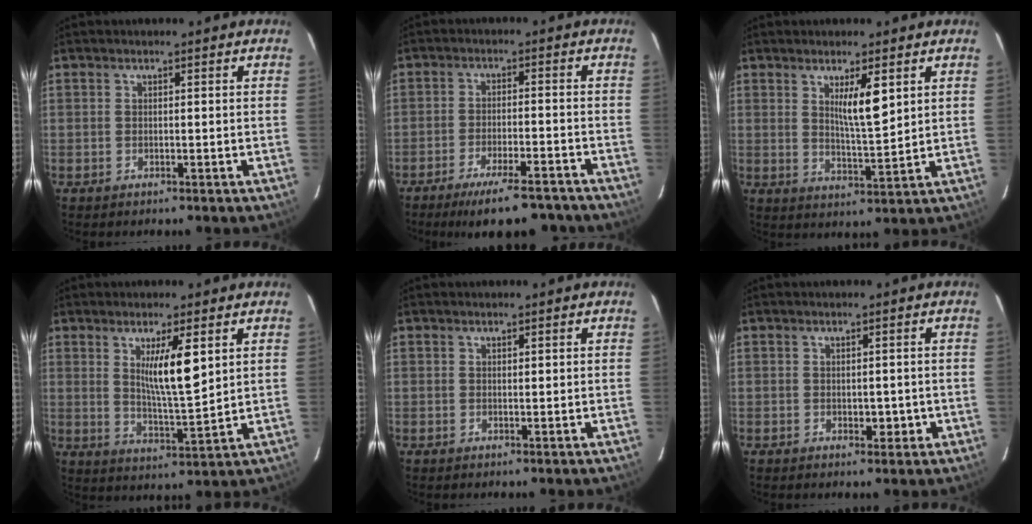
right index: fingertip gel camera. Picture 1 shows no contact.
{"total": 12.5, "force": [-10.1, 2.3, 6.9], "torque": [-0.107, -0.008, -0.154]}
{"total": 6.3, "force": [2.5, 1.1, 5.7], "torque": [-0.099, -0.009, 0.047]}
{"total": 8.5, "force": [2.9, 1.1, 7.9], "torque": [-0.138, -0.012, 0.054]}
{"total": 0.7, "force": [0.2, 0.3, 0.6], "torque": [-0.013, 0.001, 0.004]}
{"total": 2.5, "force": [-0.6, 1.5, 1.9], "torque": [-0.030, 0.002, -0.002]}